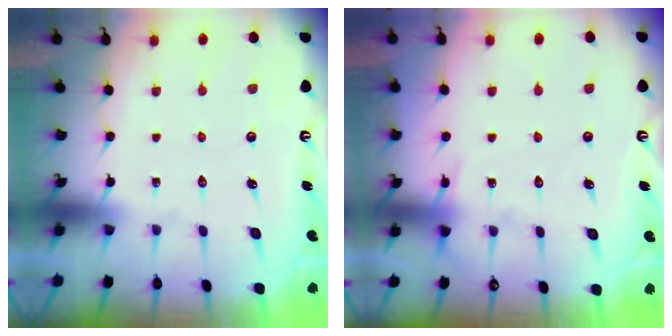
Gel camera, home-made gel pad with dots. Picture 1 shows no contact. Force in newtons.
{"total": 3.8, "press": 3.8, "slide": 0.6}